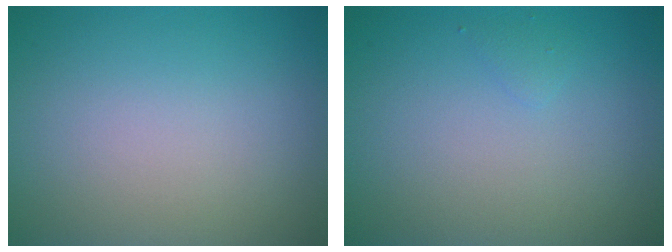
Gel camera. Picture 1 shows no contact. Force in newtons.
{"total": 0.6, "press": 0.6, "slide": 0.0}